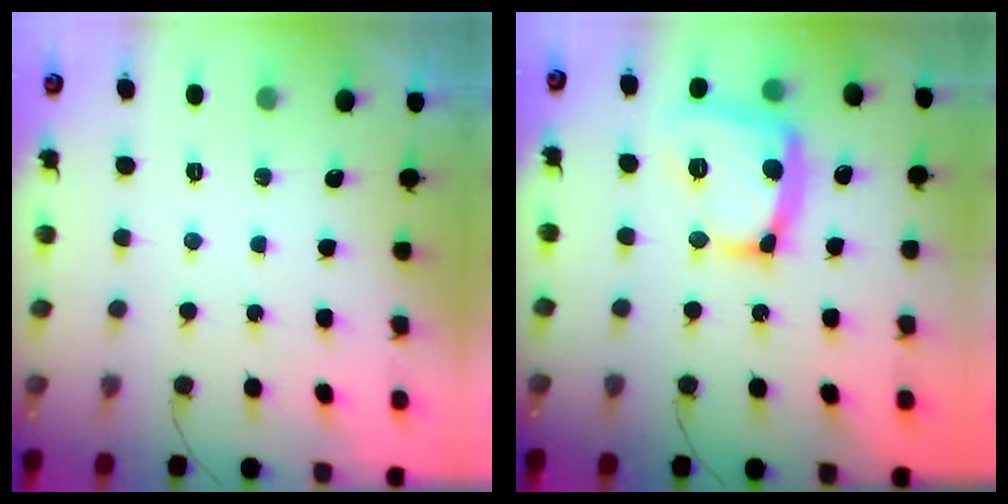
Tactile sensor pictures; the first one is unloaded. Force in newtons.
{"total": 17.1, "press": 17.1, "slide": 1.2}